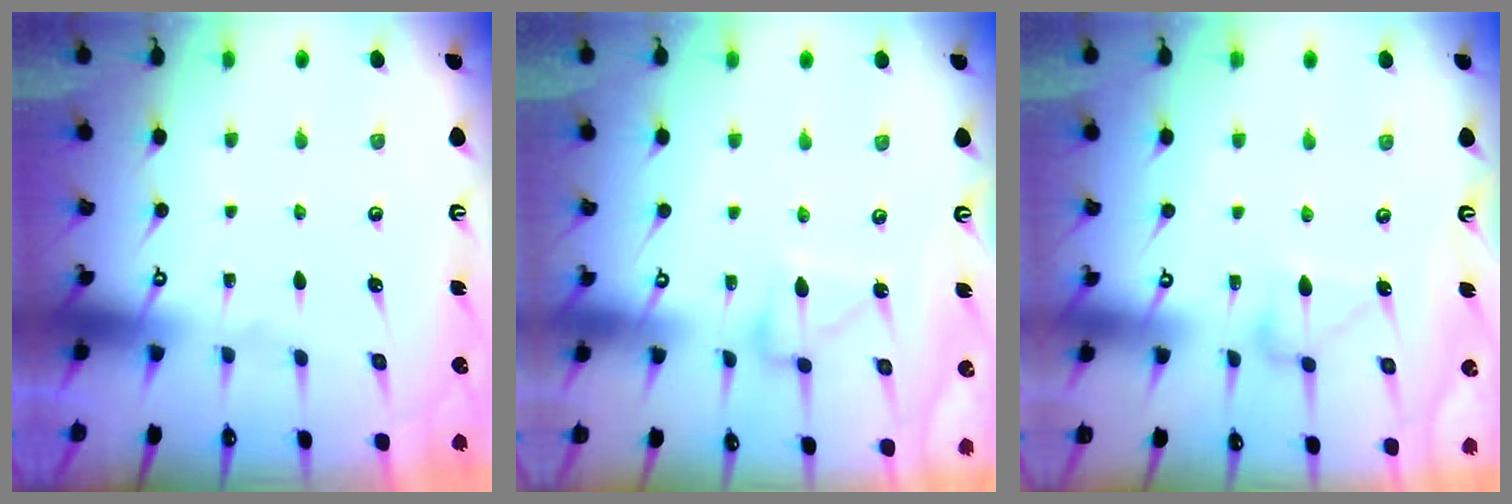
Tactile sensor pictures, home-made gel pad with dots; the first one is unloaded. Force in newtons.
{"total": 6.5, "press": 6.5, "slide": 0.1}
{"total": 9.7, "press": 9.7, "slide": 0.5}